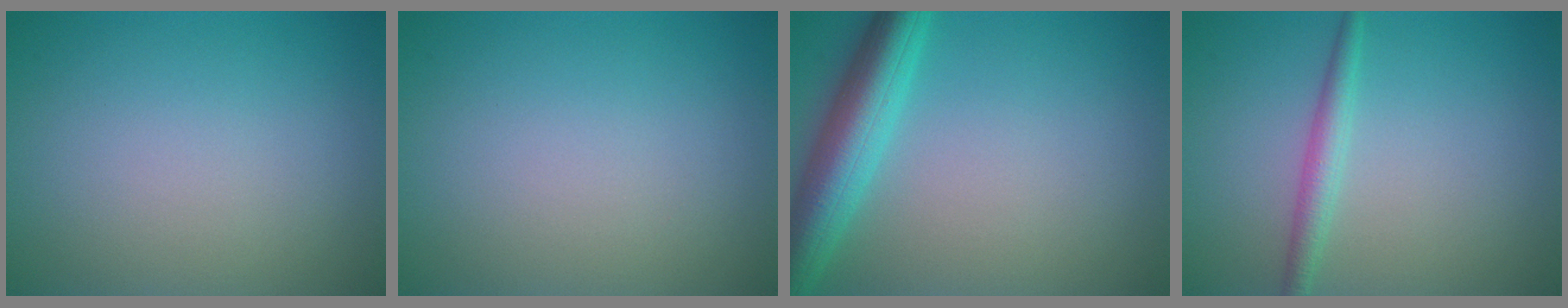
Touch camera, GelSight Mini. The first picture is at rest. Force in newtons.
{"total": 0.0}
{"total": 6.1, "press": 6.1, "slide": 0.3}
{"total": 2.0, "press": 2.0, "slide": 0.1}